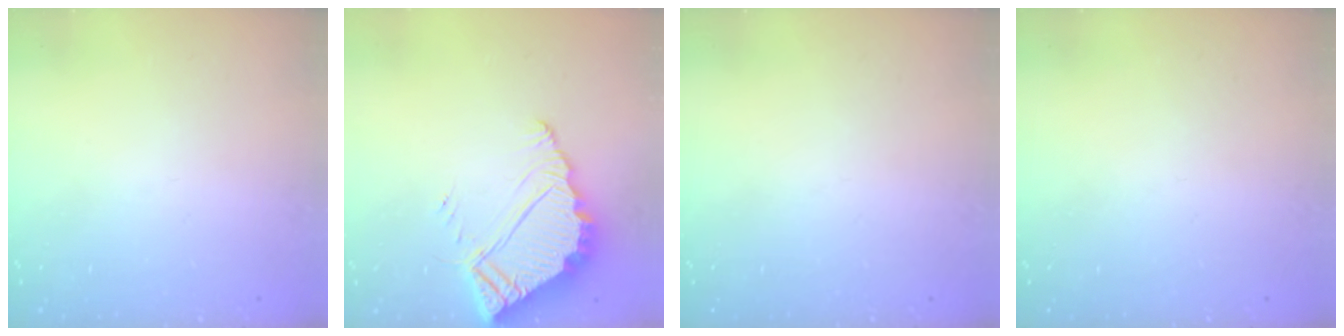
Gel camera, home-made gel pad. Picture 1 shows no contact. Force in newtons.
{"total": 7.4, "press": 7.3, "slide": 0.6}
{"total": 0.0}
{"total": 0.0}